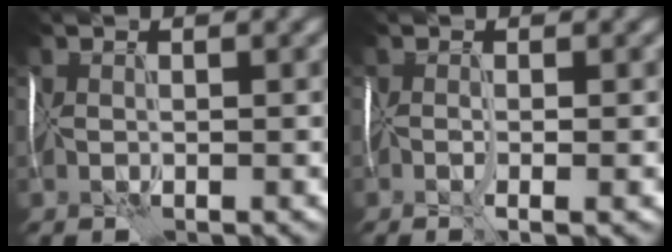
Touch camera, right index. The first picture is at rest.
{"total": 2.1, "force": [-1.0, 0.5, 1.8], "torque": [-0.029, -0.003, -0.004]}